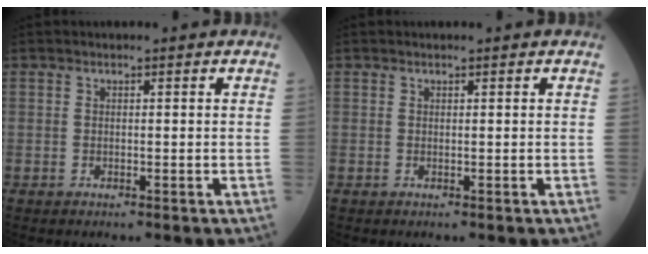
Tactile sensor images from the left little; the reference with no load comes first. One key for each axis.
{"total": 0.0}